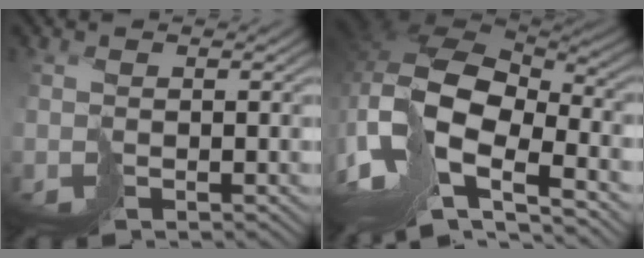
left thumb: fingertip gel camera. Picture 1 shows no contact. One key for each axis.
{"total": 16.5, "fx": -7.2, "fy": 8.6, "fz": 12.1, "tx": -0.299, "ty": -0.026, "tz": -0.124}